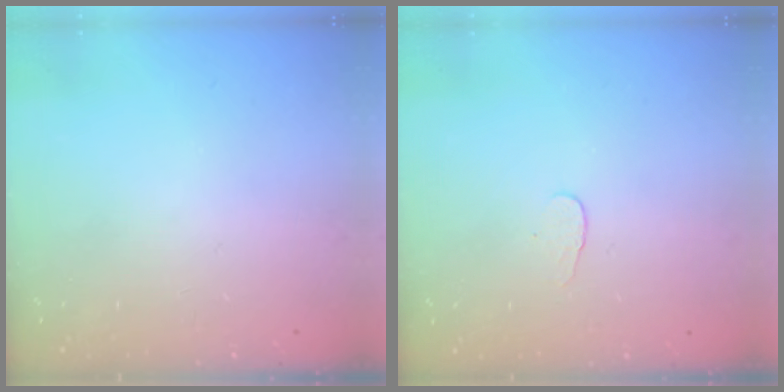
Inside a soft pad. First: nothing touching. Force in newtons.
{"total": 3.1, "press": 3.1, "slide": 0.3}